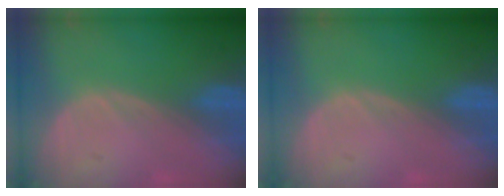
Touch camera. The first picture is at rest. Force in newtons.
{"total": 0.0}